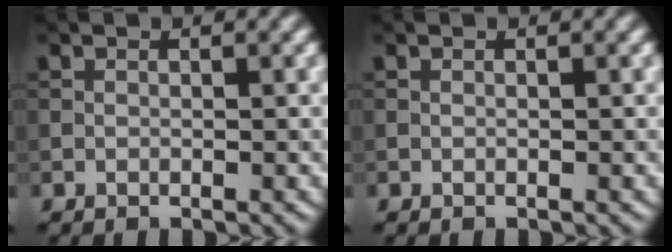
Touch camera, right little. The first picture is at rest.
{"total": 0.0}